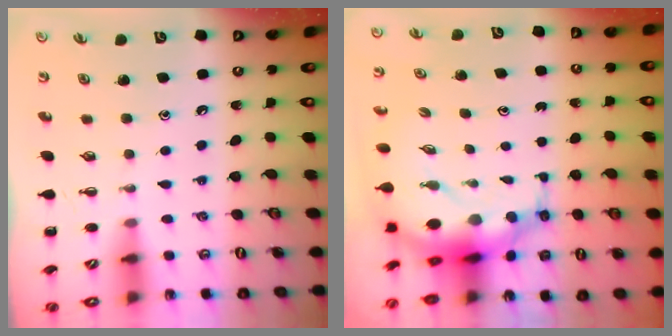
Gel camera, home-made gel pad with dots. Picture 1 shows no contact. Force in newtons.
{"total": 10.3, "press": 10.0, "slide": 2.7}